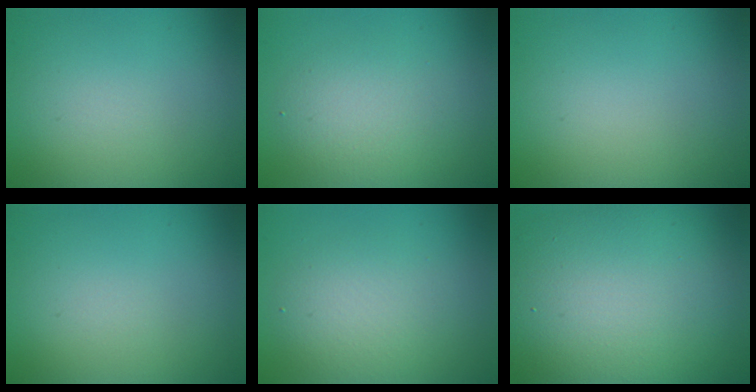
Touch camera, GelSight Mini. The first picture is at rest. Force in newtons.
{"total": 3.2, "press": 3.2, "slide": 0.1}
{"total": 0.0}
{"total": 0.0}
{"total": 3.3, "press": 3.3, "slide": 0.1}
{"total": 13.9, "press": 13.9, "slide": 0.3}